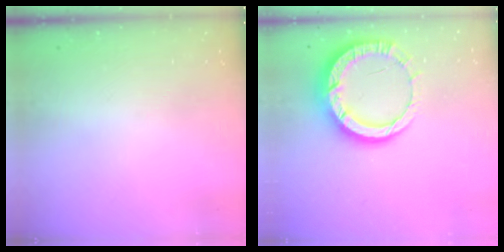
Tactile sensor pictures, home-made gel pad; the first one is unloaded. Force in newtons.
{"total": 14.0, "press": 13.9, "slide": 1.4}